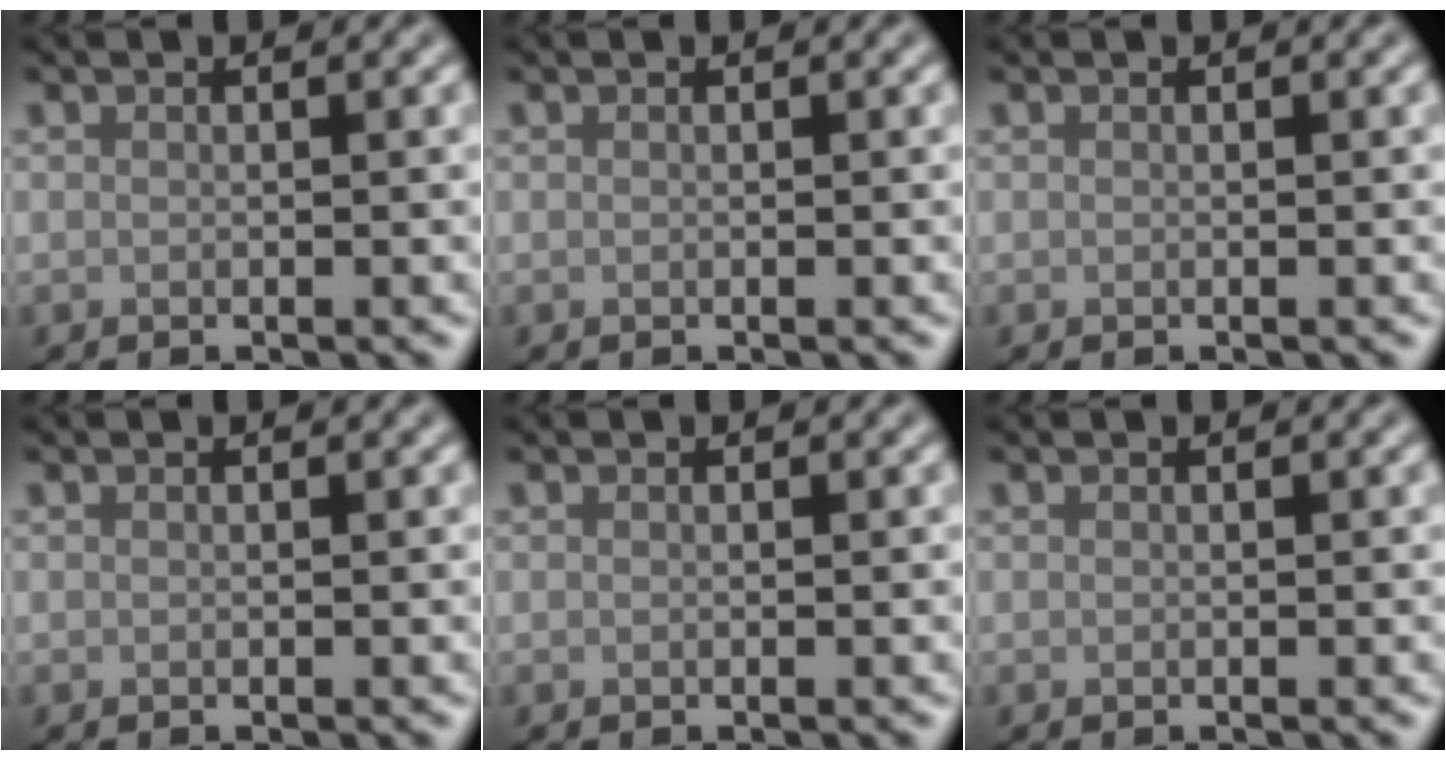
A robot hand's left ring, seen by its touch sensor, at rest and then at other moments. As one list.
[{"total": 0.0}, {"total": 0.0}, {"total": 0.0}, {"total": 0.0}, {"total": 0.0}]